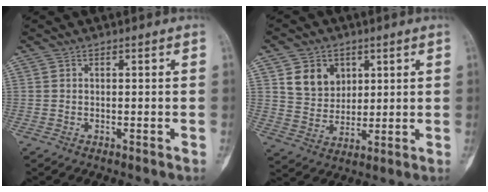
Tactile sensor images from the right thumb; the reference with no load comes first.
{"total": 8.7, "force": [3.5, 7.0, 3.8], "torque": [-0.035, -0.019, 0.070]}